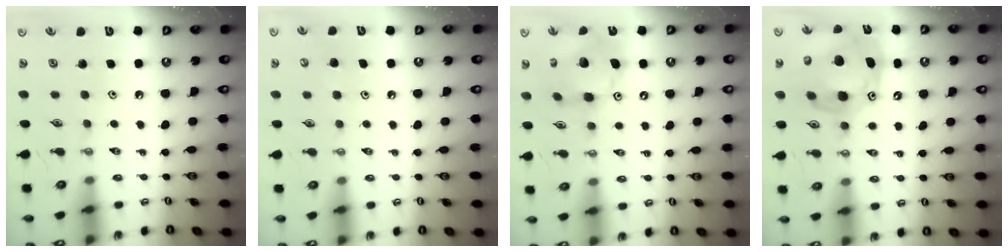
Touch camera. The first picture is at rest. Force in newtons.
{"total": 4.5, "press": 4.5, "slide": 0.4}
{"total": 13.1, "press": 13.0, "slide": 1.2}
{"total": 17.3, "press": 17.1, "slide": 2.9}